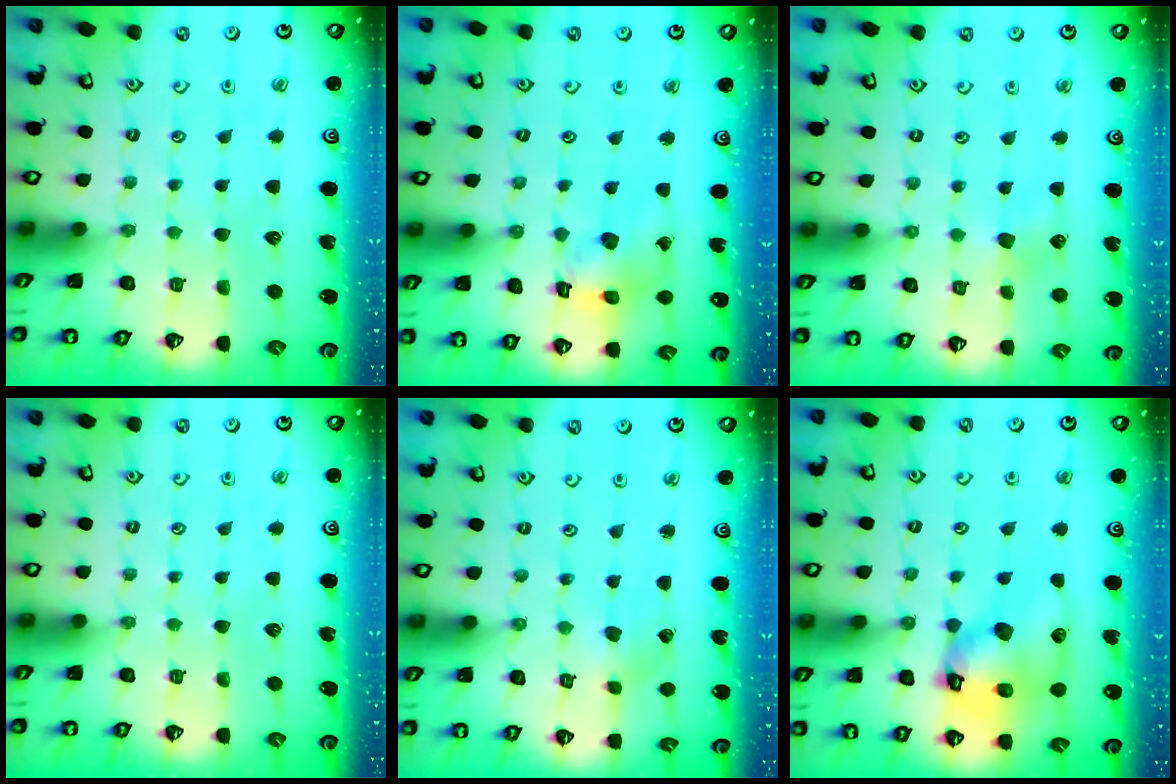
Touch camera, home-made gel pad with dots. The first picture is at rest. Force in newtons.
{"total": 11.3, "press": 11.2, "slide": 1.4}
{"total": 6.0, "press": 6.0, "slide": 0.5}
{"total": 0.0}
{"total": 2.1, "press": 2.0, "slide": 0.3}
{"total": 16.0, "press": 15.8, "slide": 2.3}